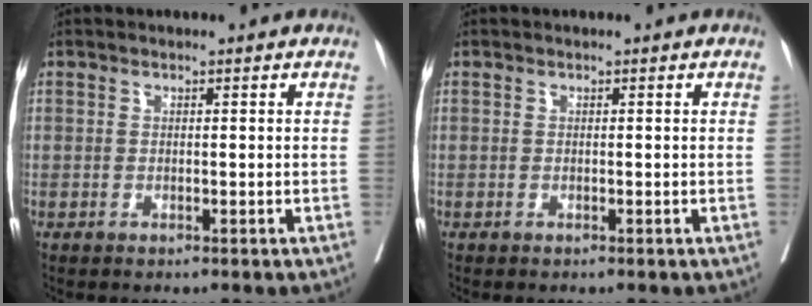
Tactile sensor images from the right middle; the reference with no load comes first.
{"total": 0.0}